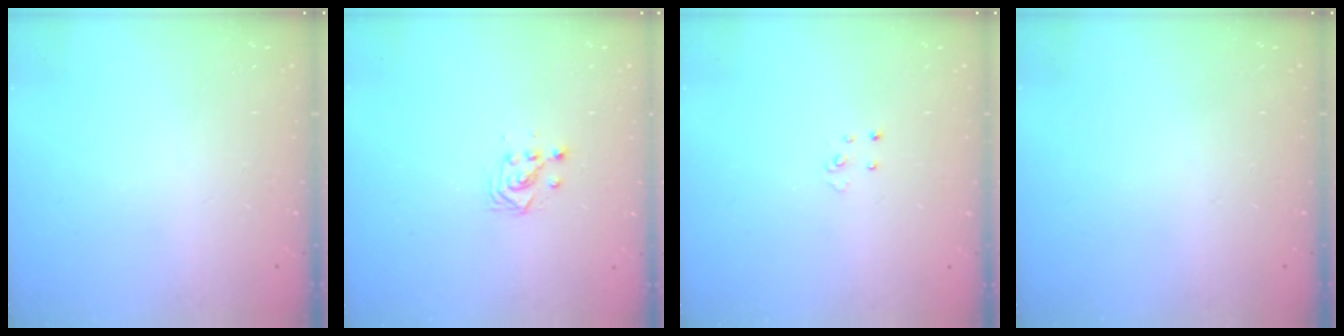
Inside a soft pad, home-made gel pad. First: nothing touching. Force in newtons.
{"total": 3.0, "press": 3.0, "slide": 0.2}
{"total": 3.2, "press": 3.2, "slide": 0.3}
{"total": 0.0}